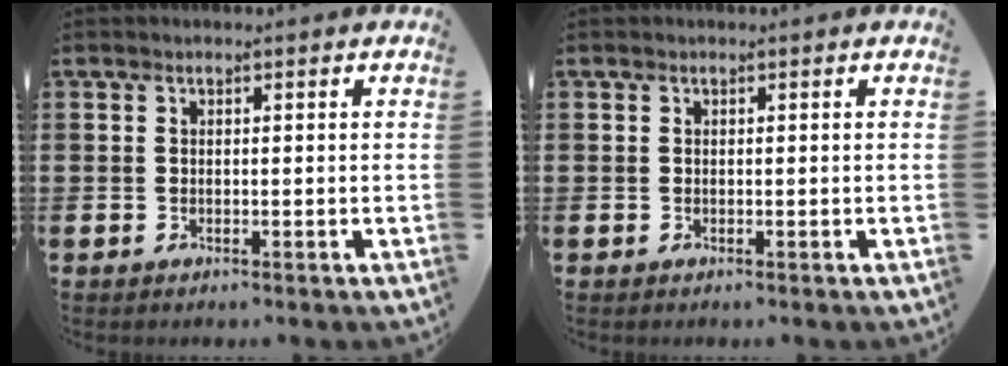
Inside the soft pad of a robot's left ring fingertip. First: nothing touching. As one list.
[{"total": 0.0}]